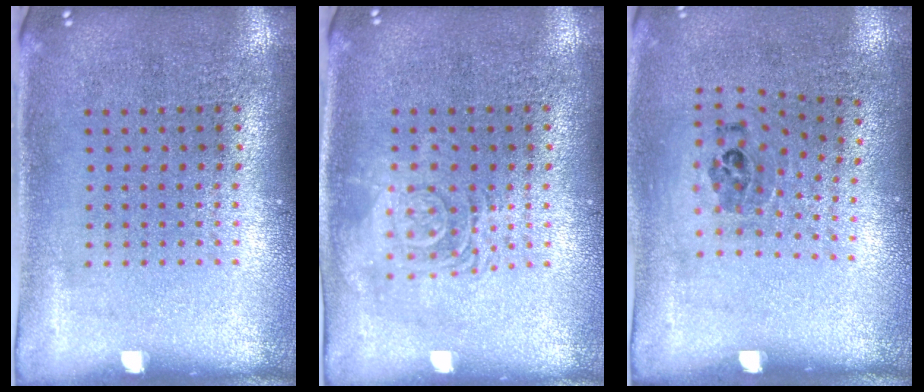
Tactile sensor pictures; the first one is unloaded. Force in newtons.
{"total": 3.0, "press": 2.9, "slide": 0.4}
{"total": 1.1, "press": 0.7, "slide": 0.8}